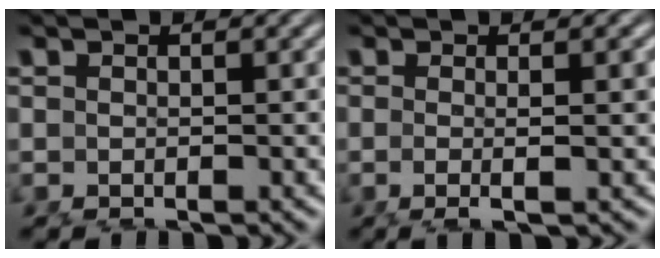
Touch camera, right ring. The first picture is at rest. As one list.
[{"total": 2.5, "force": [-0.6, -1.0, 2.2], "torque": [-0.033, 0.000, -0.009]}]